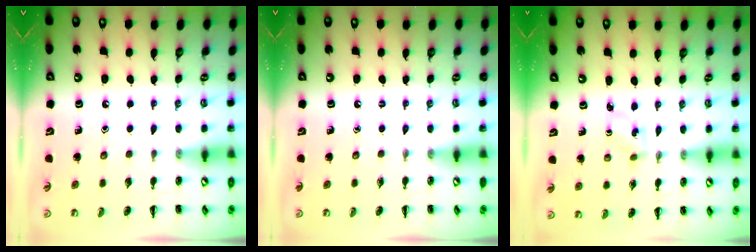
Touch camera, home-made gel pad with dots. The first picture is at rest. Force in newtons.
{"total": 0.0}
{"total": 1.5, "press": 1.4, "slide": 0.6}